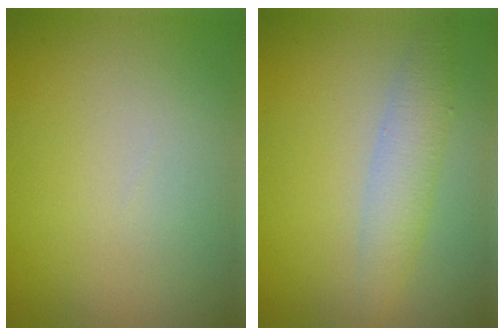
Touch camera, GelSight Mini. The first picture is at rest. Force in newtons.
{"total": 2.9, "press": 2.9, "slide": 0.1}